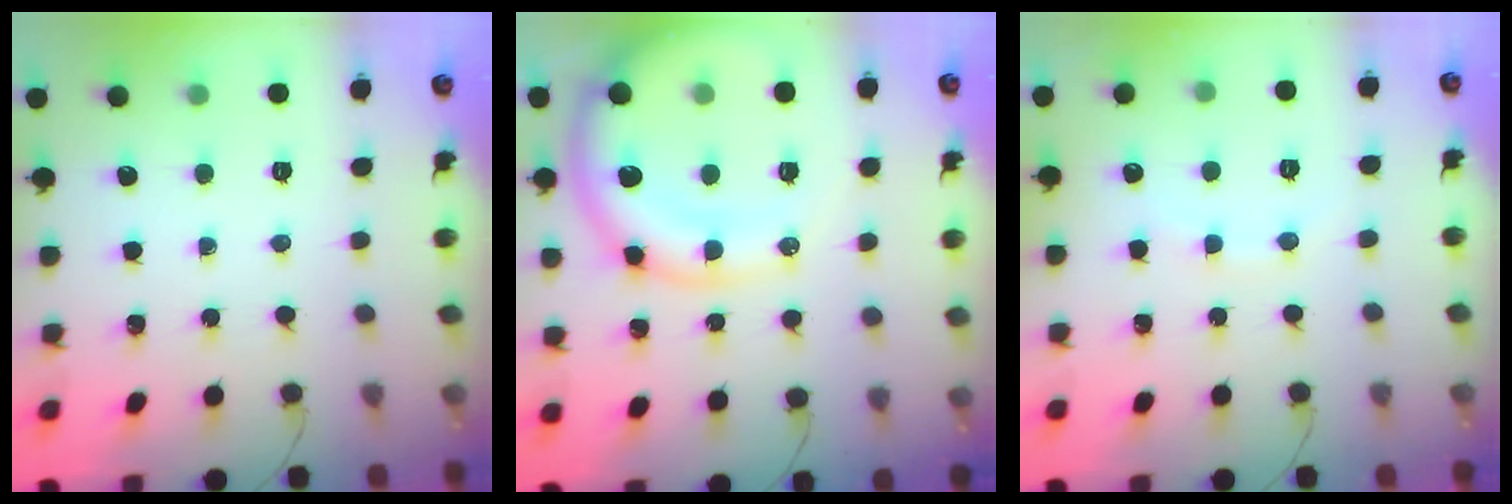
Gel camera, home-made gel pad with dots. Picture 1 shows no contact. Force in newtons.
{"total": 15.8, "press": 15.4, "slide": 3.6}
{"total": 7.3, "press": 7.2, "slide": 1.4}